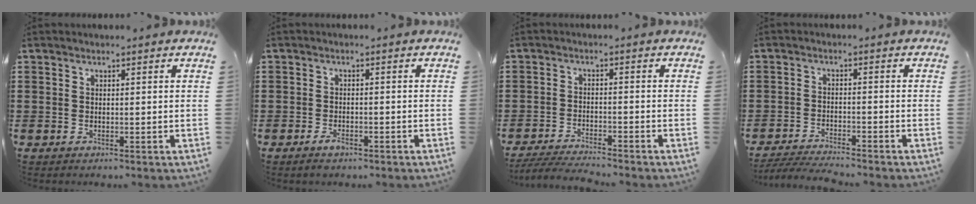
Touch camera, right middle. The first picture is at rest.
{"total": 1.7, "force": [-1.1, 0.8, 1.1], "torque": [-0.028, -0.003, -0.022]}
{"total": 3.9, "force": [-3.7, 0.0, 1.2], "torque": [-0.026, -0.006, -0.076]}
{"total": 3.7, "force": [-3.6, 0.0, 0.9], "torque": [-0.023, -0.005, -0.075]}